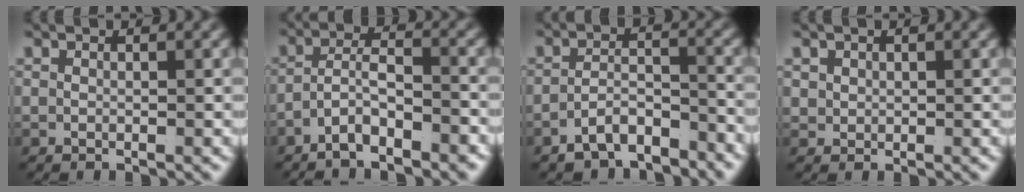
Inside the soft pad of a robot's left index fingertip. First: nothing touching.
{"total": 4.9, "force": [-3.3, 2.3, 2.7], "torque": [-0.058, -0.017, -0.054]}
{"total": 5.3, "force": [-4.8, 1.7, 1.5], "torque": [-0.020, -0.018, -0.078]}
{"total": 1.3, "force": [0.8, 0.9, 0.5], "torque": [-0.019, -0.008, 0.025]}